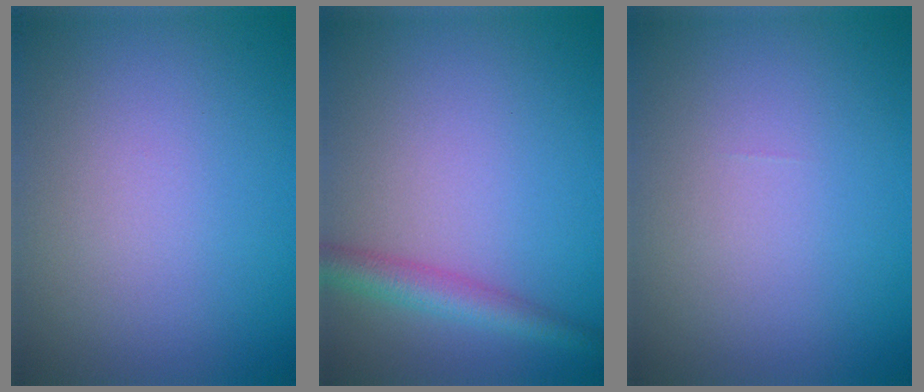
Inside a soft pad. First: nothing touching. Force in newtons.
{"total": 3.2, "press": 3.2, "slide": 0.1}
{"total": 0.0}